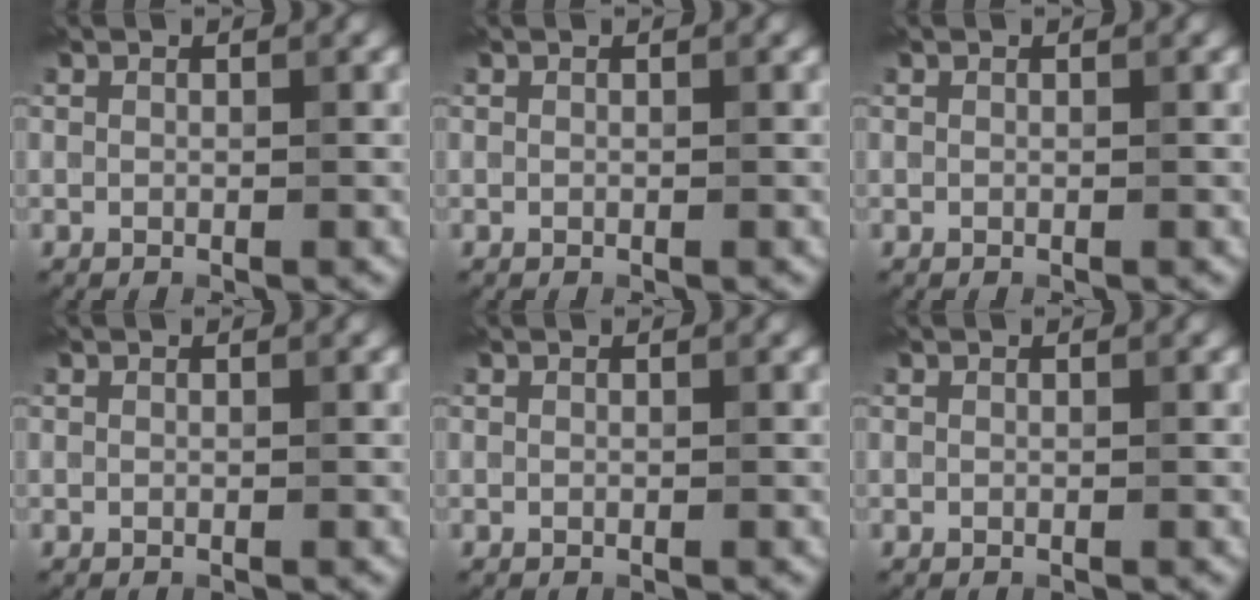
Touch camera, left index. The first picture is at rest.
{"total": 0.0}
{"total": 0.0}
{"total": 0.0}
{"total": 0.0}
{"total": 0.0}